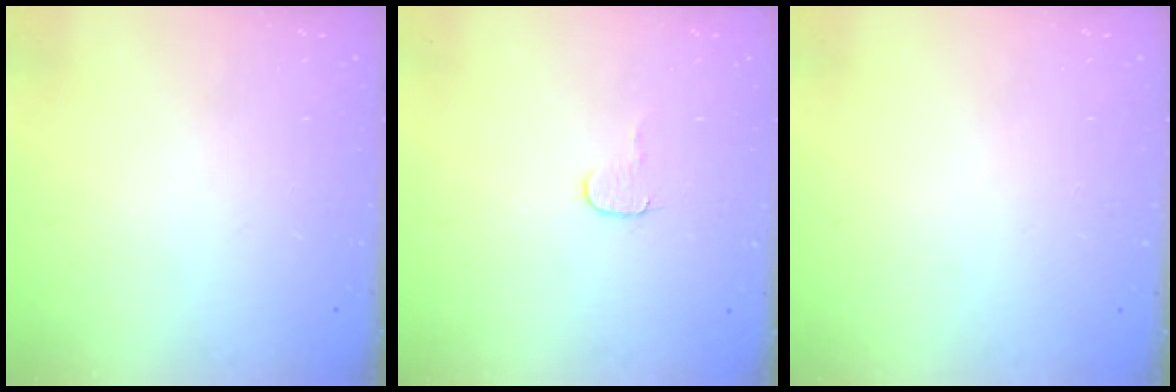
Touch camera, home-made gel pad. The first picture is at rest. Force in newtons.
{"total": 4.4, "press": 4.4, "slide": 0.3}
{"total": 0.5, "press": 0.5, "slide": 0.1}